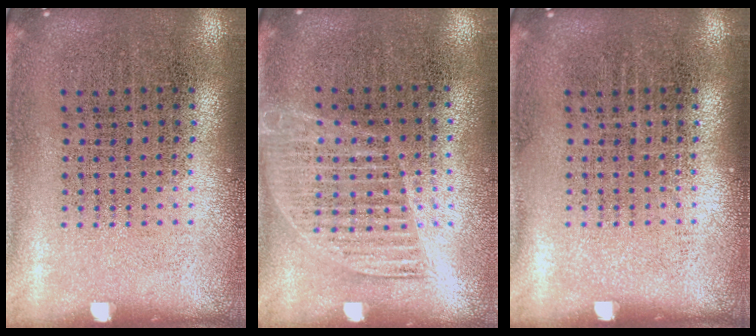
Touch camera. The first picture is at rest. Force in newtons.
{"total": 1.3, "press": 1.1, "slide": 0.7}
{"total": 0.0}